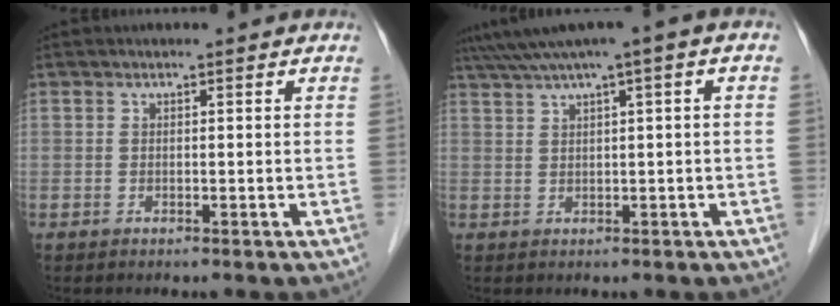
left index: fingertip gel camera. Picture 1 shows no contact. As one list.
[{"total": 6.0, "force": [2.9, 0.0, 5.2], "torque": [-0.098, 0.036, 0.052]}]